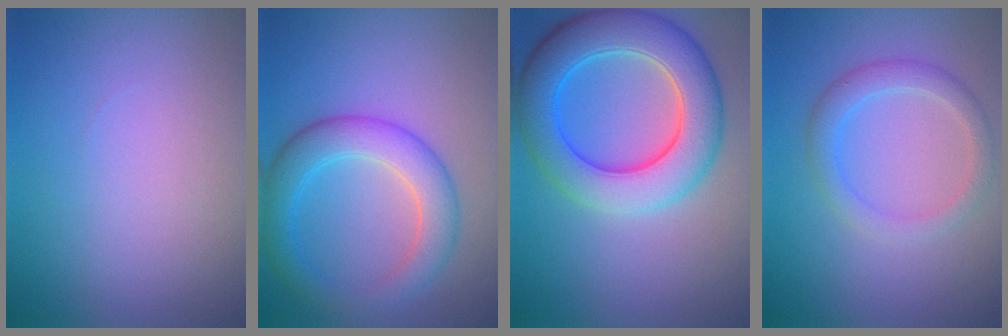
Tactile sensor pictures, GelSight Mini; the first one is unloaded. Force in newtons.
{"total": 5.0, "press": 4.9, "slide": 0.3}
{"total": 8.6, "press": 8.6, "slide": 0.3}
{"total": 2.7, "press": 2.7, "slide": 0.3}